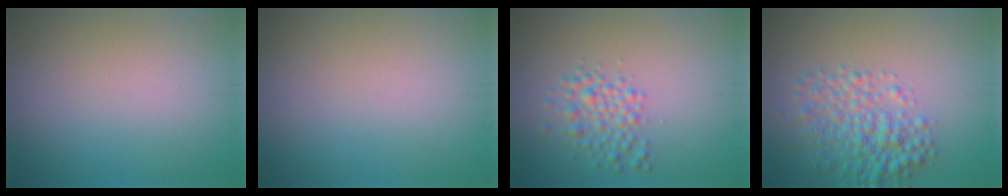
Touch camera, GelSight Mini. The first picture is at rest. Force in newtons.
{"total": 0.0}
{"total": 2.8, "press": 2.8, "slide": 0.0}
{"total": 4.8, "press": 4.8, "slide": 0.1}